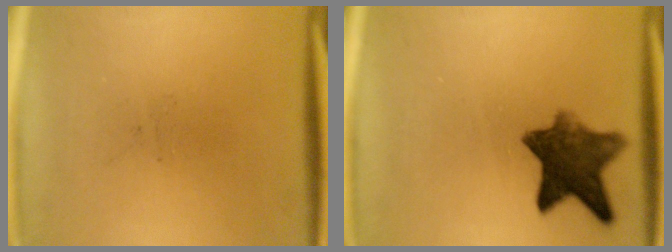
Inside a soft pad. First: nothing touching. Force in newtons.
{"total": 9.2}